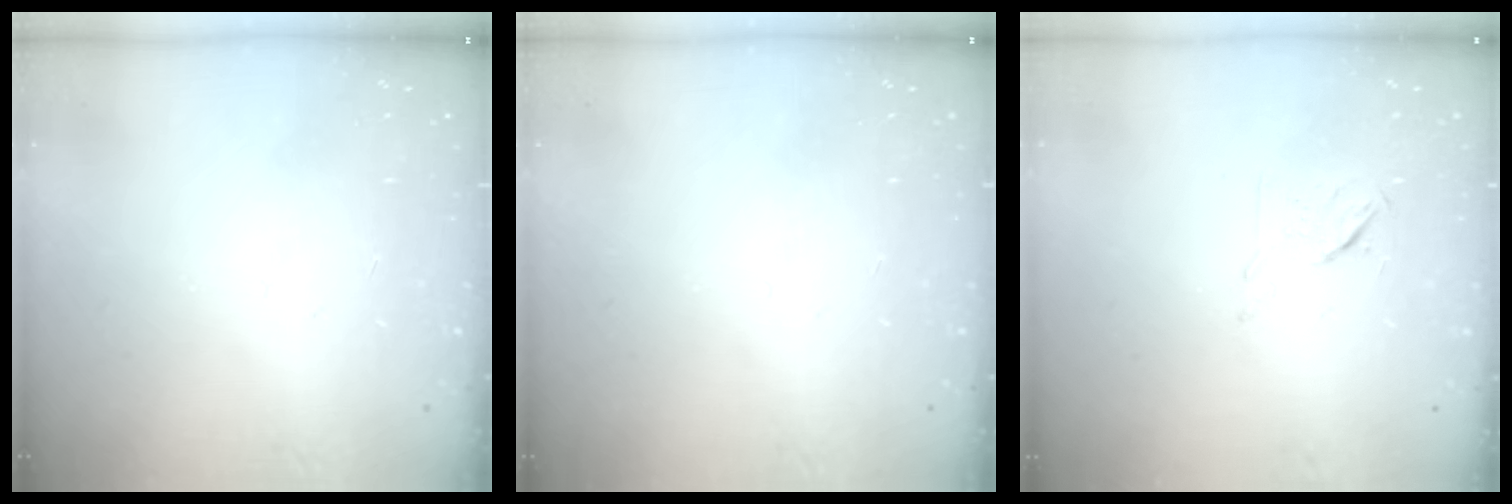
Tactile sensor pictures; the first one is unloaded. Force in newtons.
{"total": 0.0}
{"total": 5.8, "press": 5.7, "slide": 1.2}